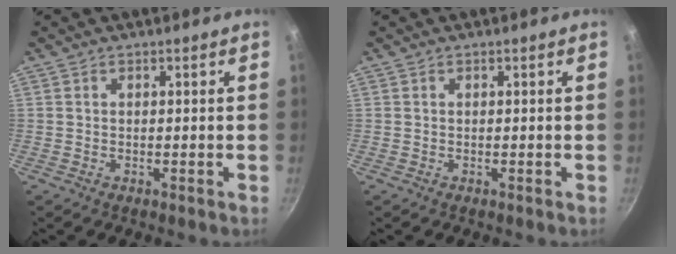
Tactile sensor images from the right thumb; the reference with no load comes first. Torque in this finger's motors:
{"motor_torque": [-0.01, 0.01, -0.05, 0.05, 0.00]}